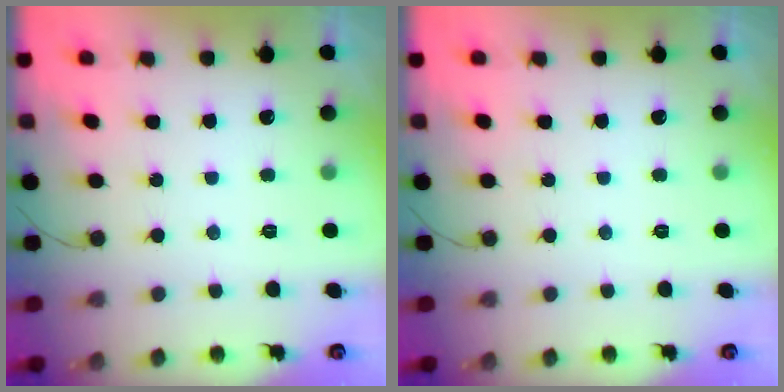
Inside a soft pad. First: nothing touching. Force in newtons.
{"total": 0.0}